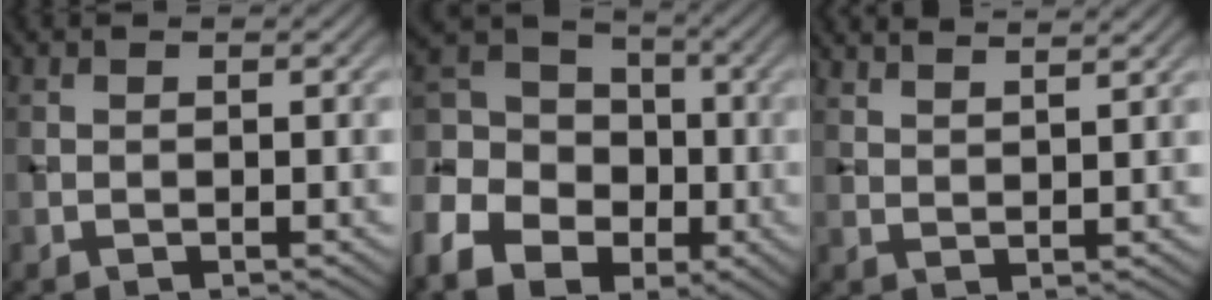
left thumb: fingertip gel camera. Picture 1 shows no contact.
{"total": 12.8, "force": [-5.0, 9.7, 6.8], "torque": [-0.174, -0.036, -0.102]}
{"total": 4.3, "force": [3.6, 0.8, 2.3], "torque": [-0.020, 0.003, 0.051]}